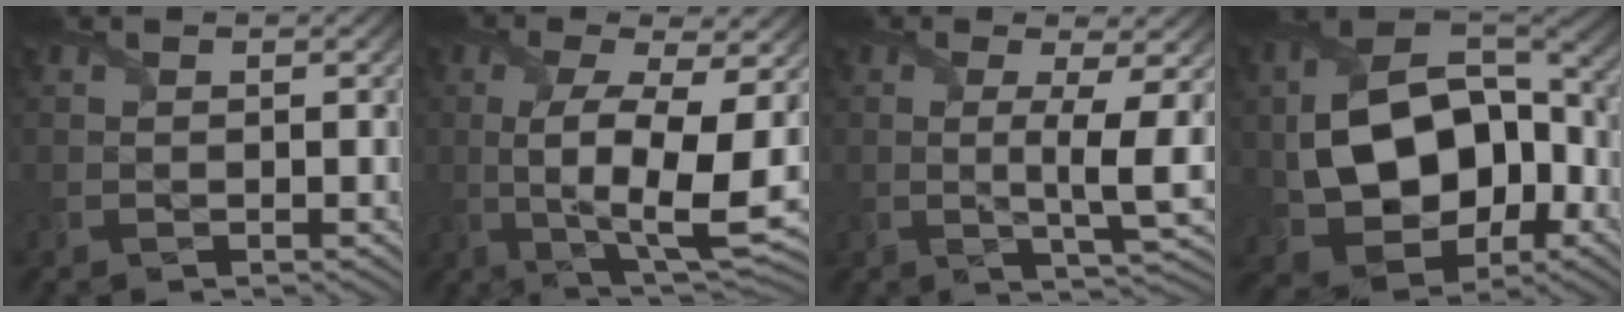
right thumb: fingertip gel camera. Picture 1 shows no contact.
{"total": 11.6, "force": [-1.0, 3.6, 11.0], "torque": [-0.210, -0.014, -0.012]}
{"total": 7.0, "force": [0.0, 1.1, 6.9], "torque": [-0.116, 0.004, 0.002]}
{"total": 14.3, "force": [-1.5, 10.1, 10.1], "torque": [-0.192, -0.007, -0.023]}